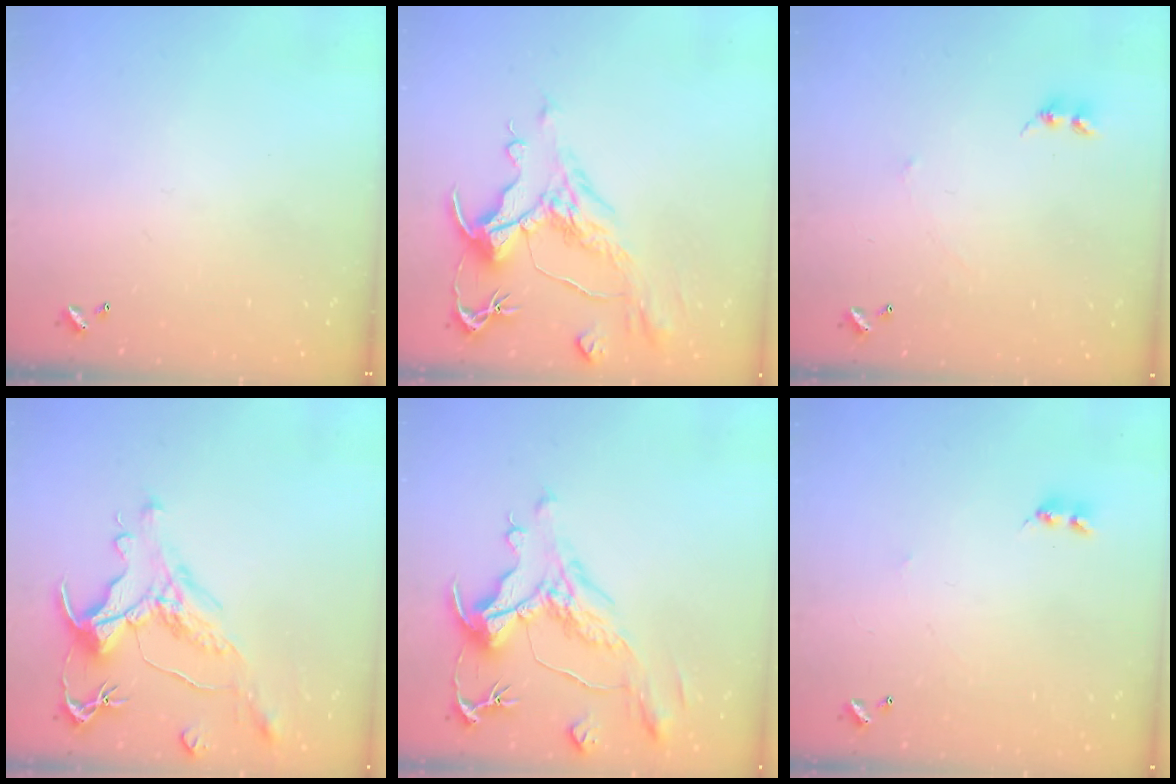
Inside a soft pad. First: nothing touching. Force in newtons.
{"total": 2.6, "press": 2.1, "slide": 1.6}
{"total": 2.3, "press": 2.3, "slide": 0.3}
{"total": 1.3, "press": 0.1, "slide": 1.3}
{"total": 1.6, "press": 0.6, "slide": 1.5}
{"total": 1.6, "press": 1.6, "slide": 0.4}